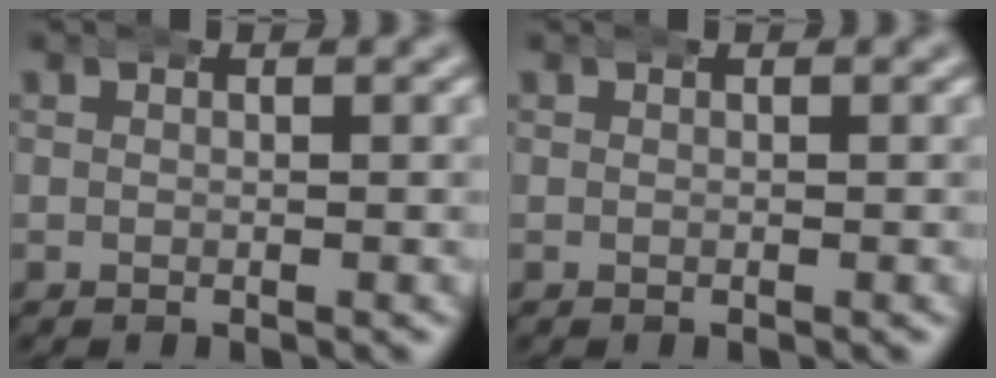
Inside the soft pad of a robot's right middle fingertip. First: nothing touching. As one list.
[{"total": 2.2, "force": [-0.4, -0.8, -2.0], "torque": [0.027, -0.002, -0.007]}]